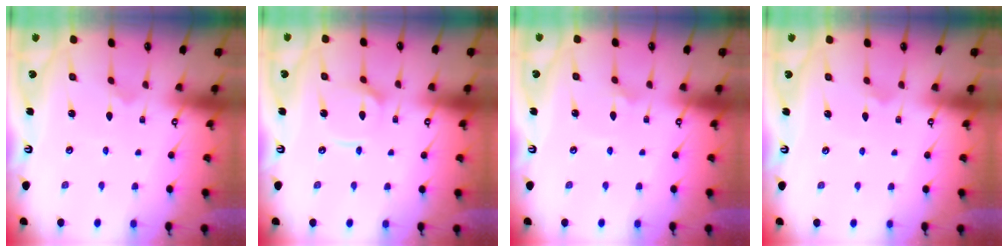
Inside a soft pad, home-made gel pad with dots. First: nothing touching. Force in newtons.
{"total": 6.4, "press": 6.3, "slide": 0.7}
{"total": 2.1, "press": 2.1, "slide": 0.1}
{"total": 3.8, "press": 3.8, "slide": 0.5}